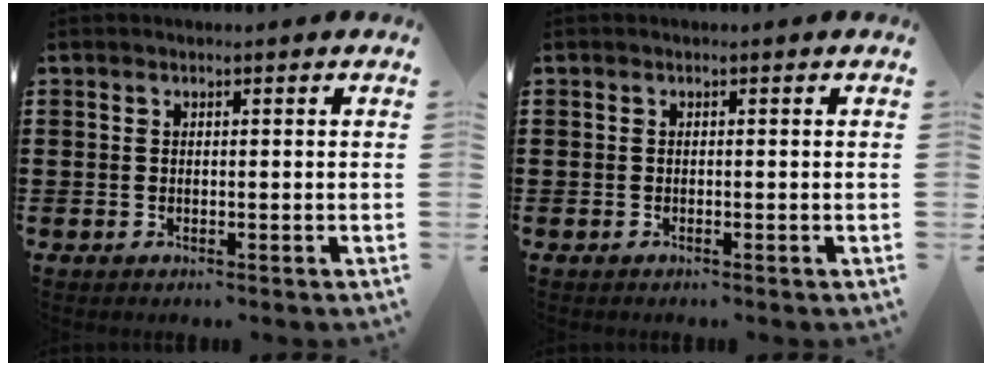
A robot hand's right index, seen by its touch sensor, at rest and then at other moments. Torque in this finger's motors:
{"motor_torque": [-0.21, 0.31, -0.11, -0.02]}